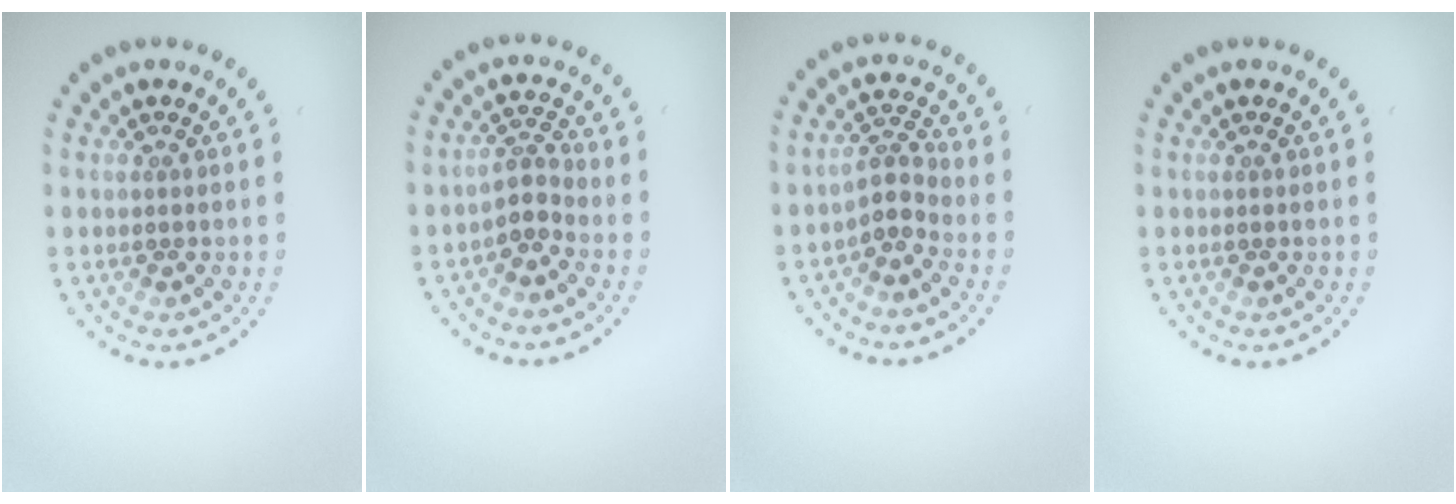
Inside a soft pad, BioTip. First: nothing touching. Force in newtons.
{"total": 2.1, "press": 1.6, "slide": 1.4}
{"total": 2.3, "press": 1.7, "slide": 1.5}
{"total": 0.0}